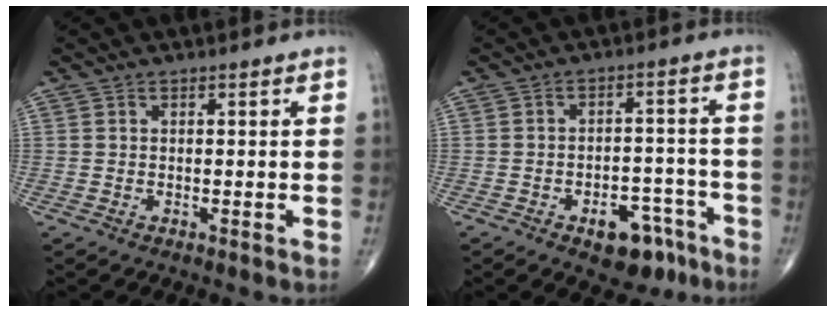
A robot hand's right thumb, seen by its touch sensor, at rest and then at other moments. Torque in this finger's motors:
{"motor_torque": [1.82, 1.08, 0.46, -0.85, 0.10]}